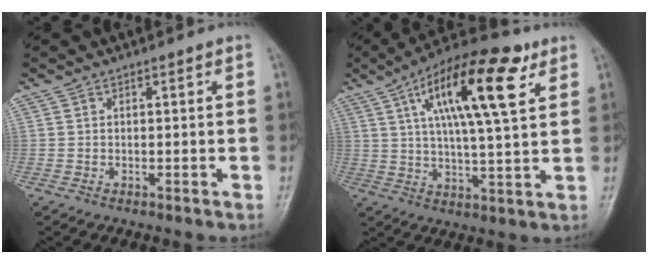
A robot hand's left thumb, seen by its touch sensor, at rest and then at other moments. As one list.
[{"total": 18.4, "force": [7.7, 5.3, 15.9], "torque": [-0.248, -0.008, 0.122]}]